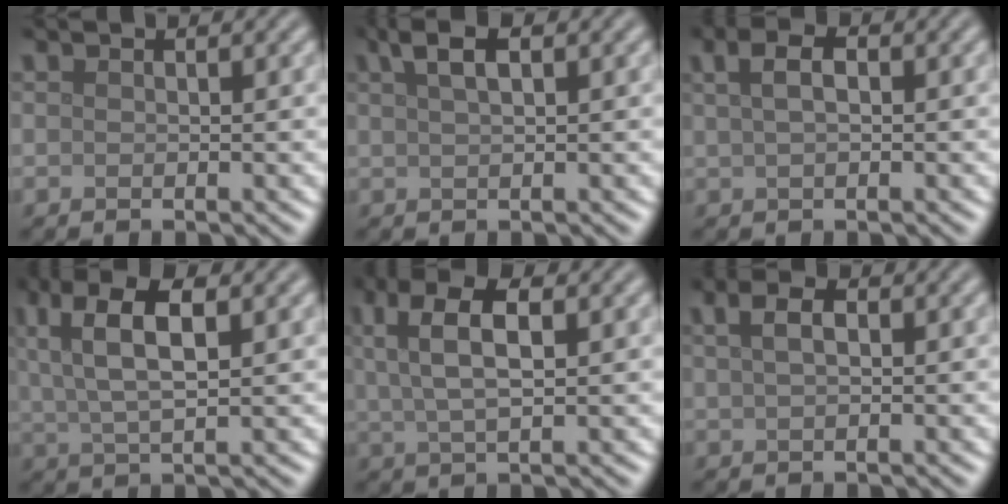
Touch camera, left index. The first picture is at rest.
{"total": 3.2, "force": [1.8, 1.1, 2.5], "torque": [-0.041, 0.009, 0.032]}
{"total": 3.5, "force": [1.4, 1.8, 2.6], "torque": [-0.045, 0.011, 0.012]}
{"total": 7.8, "force": [3.1, 3.2, 6.4], "torque": [-0.126, 0.015, 0.053]}
{"total": 6.5, "force": [2.5, 2.7, 5.4], "torque": [-0.103, 0.012, 0.040]}
{"total": 3.1, "force": [1.4, 1.6, 2.3], "torque": [-0.037, 0.007, 0.011]}